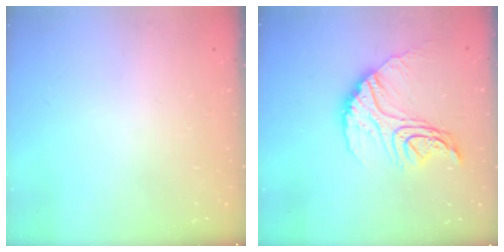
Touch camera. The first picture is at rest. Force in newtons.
{"total": 15.6, "press": 15.5, "slide": 1.0}